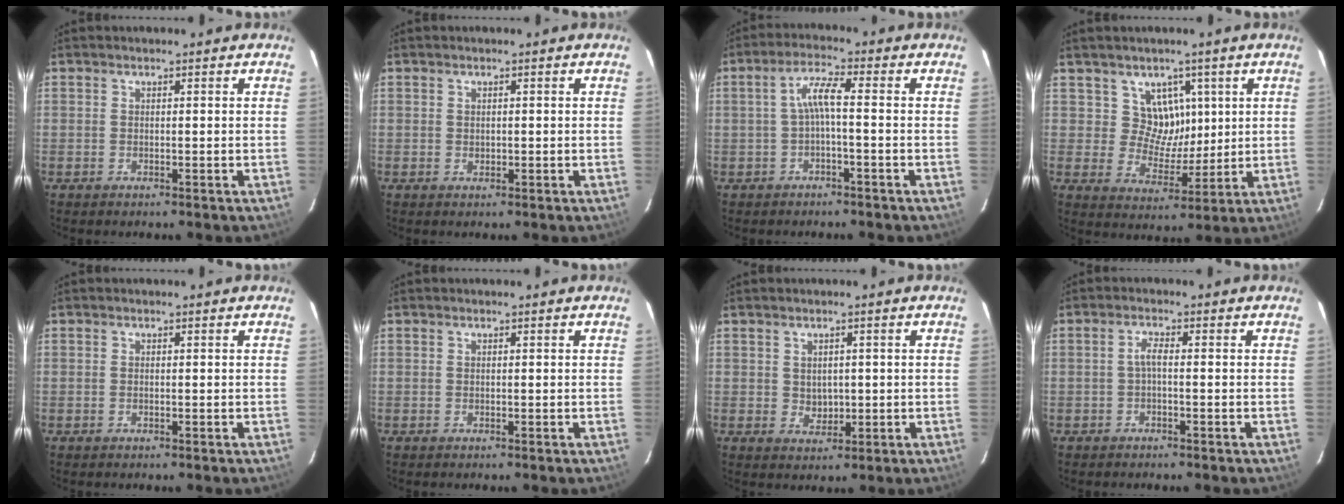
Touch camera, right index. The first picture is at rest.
{"total": 0.8, "force": [0.1, 0.7, 0.4], "torque": [-0.003, 0.000, 0.005]}
{"total": 4.1, "force": [-0.9, 0.3, 4.0], "torque": [-0.084, 0.009, -0.017]}
{"total": 7.0, "force": [2.9, 6.2, 1.5], "torque": [-0.018, -0.005, 0.053]}
{"total": 0.0}
{"total": 0.0}
{"total": 3.1, "force": [0.3, 2.7, 1.5], "torque": [-0.022, 0.000, 0.012]}
{"total": 1.8, "force": [-0.5, 0.3, 1.7], "torque": [-0.036, 0.006, -0.011]}